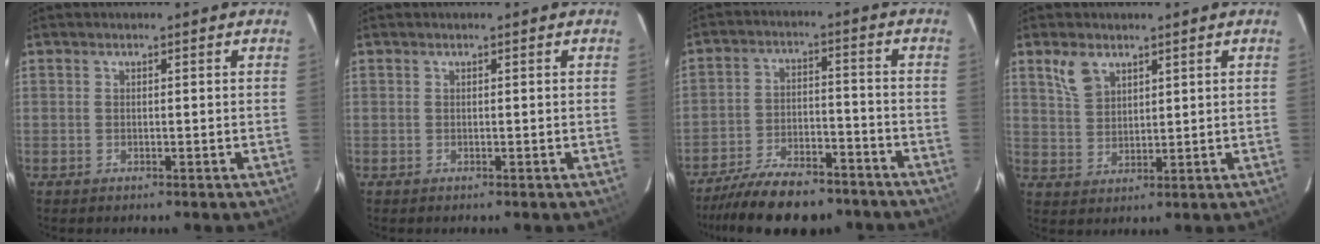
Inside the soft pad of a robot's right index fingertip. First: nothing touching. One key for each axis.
{"total": 0.0}
{"total": 17.0, "fx": -14.0, "fy": 5.8, "fz": 7.7, "tx": -0.158, "ty": -0.004, "tz": -0.209}
{"total": 5.5, "fx": 3.4, "fy": 3.2, "fz": 2.9, "tx": -0.057, "ty": 0.008, "tz": 0.072}